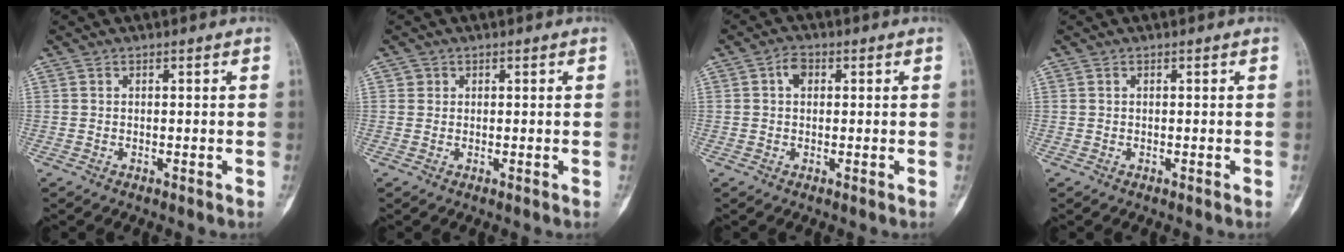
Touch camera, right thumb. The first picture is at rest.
{"total": 1.3, "force": [0.4, 1.3, 0.1], "torque": [0.010, 0.001, 0.003]}
{"total": 2.8, "force": [0.7, 2.0, 1.9], "torque": [-0.025, 0.008, 0.008]}
{"total": 0.0}